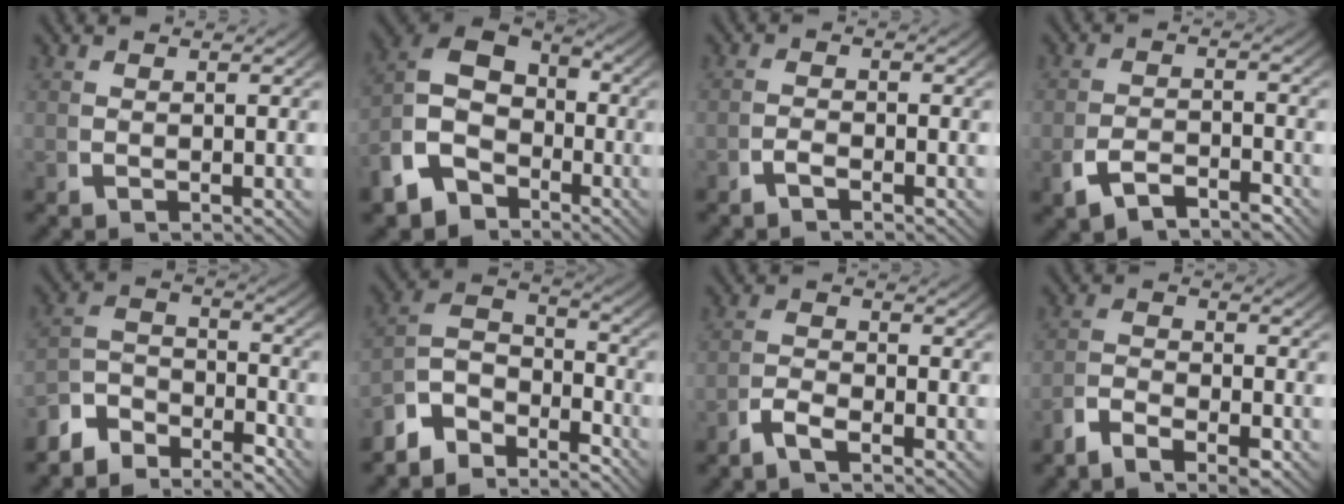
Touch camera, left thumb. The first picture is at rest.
{"total": 11.5, "force": [-1.1, 9.0, 7.0], "torque": [-0.148, -0.029, -0.018]}
{"total": 1.3, "force": [-1.1, 0.5, 0.5], "torque": [-0.010, 0.000, -0.026]}
{"total": 3.5, "force": [-2.7, 1.4, 1.7], "torque": [-0.035, -0.008, -0.045]}
{"total": 6.0, "force": [-3.5, 3.5, 3.5], "torque": [-0.058, -0.020, -0.062]}
{"total": 8.8, "force": [-2.2, 6.1, 5.9], "torque": [-0.116, -0.020, -0.046]}
{"total": 2.0, "force": [-1.3, 0.9, 1.2], "torque": [-0.025, -0.001, -0.034]}
{"total": 2.9, "force": [-2.0, 1.2, 1.7], "torque": [-0.030, -0.006, -0.046]}